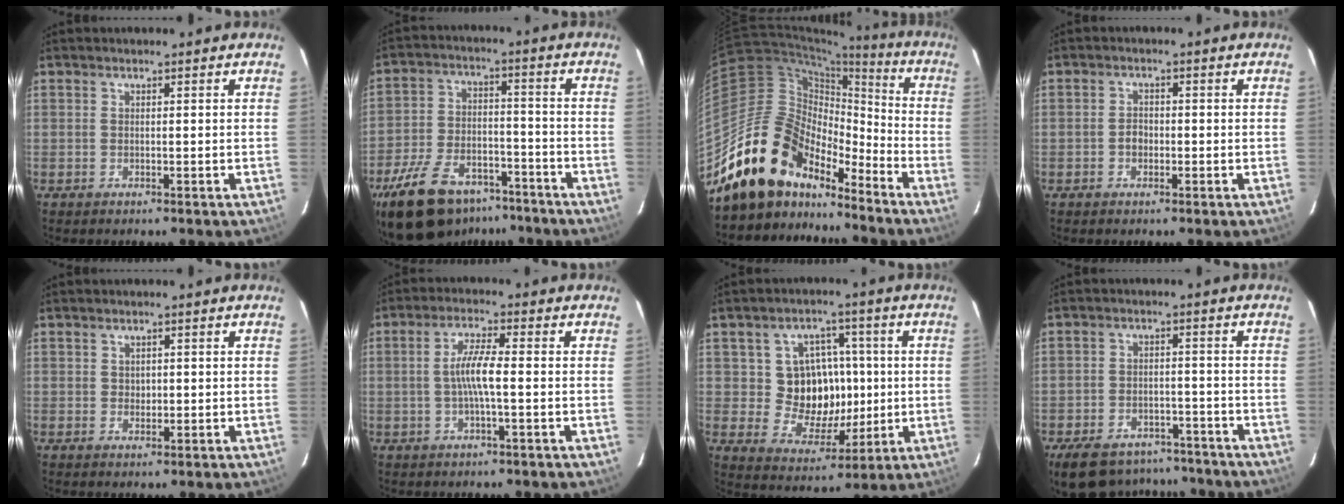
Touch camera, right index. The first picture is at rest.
{"total": 19.5, "force": [-13.6, 9.9, 9.9], "torque": [-0.217, -0.004, -0.215]}
{"total": 20.6, "force": [-16.0, 10.1, 8.2], "torque": [-0.155, 0.027, -0.273]}
{"total": 2.1, "force": [-0.7, 1.7, 0.8], "torque": [-0.015, 0.006, -0.012]}
{"total": 1.5, "force": [0.1, 1.4, 0.5], "torque": [-0.006, 0.003, 0.003]}
{"total": 5.5, "force": [-0.7, 0.5, 5.5], "torque": [-0.105, 0.004, -0.014]}
{"total": 11.6, "force": [0.4, 10.3, 5.3], "torque": [-0.108, 0.014, 0.019]}
{"total": 17.6, "force": [-13.7, 8.5, 6.9], "torque": [-0.168, 0.014, -0.184]}